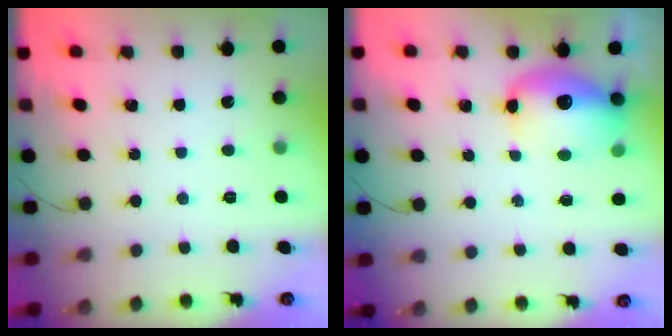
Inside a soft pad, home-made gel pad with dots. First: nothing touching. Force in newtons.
{"total": 12.6, "press": 12.3, "slide": 3.0}